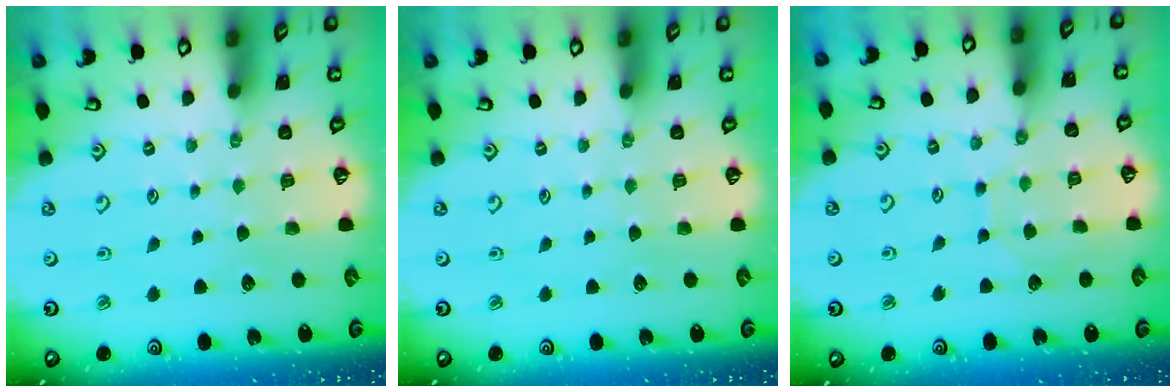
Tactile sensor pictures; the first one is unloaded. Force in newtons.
{"total": 0.0}
{"total": 5.0, "press": 4.9, "slide": 0.4}